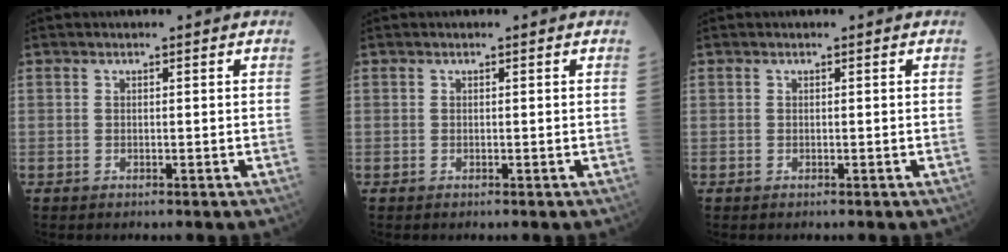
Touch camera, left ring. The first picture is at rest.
{"total": 0.0}
{"total": 0.0}